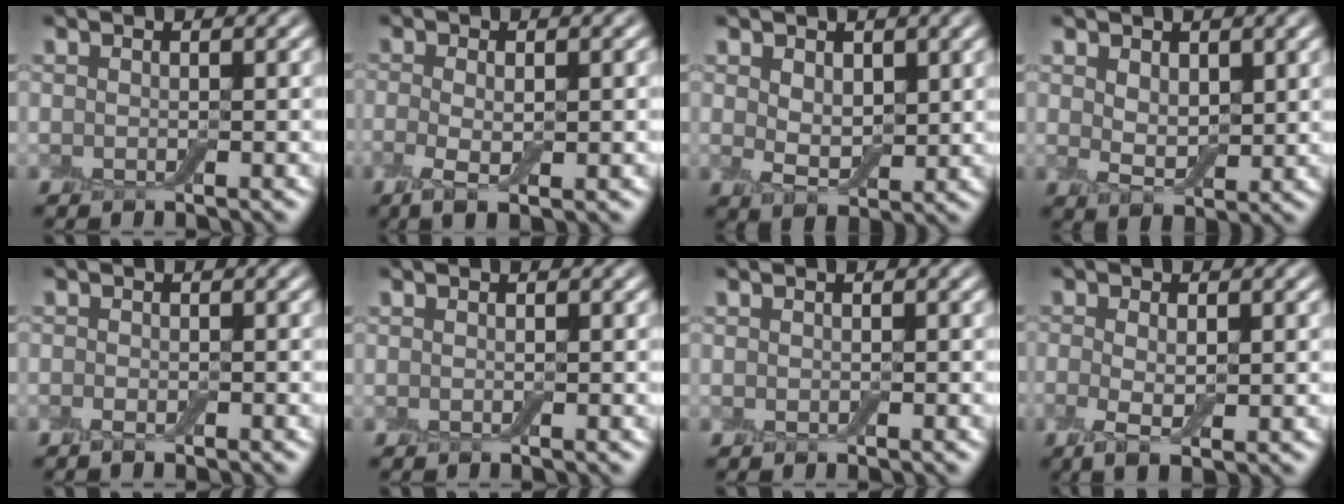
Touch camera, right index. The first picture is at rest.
{"total": 3.4, "force": [-0.7, 1.2, 3.1], "torque": [-0.065, -0.009, -0.014]}
{"total": 3.3, "force": [1.1, 2.1, 2.3], "torque": [-0.044, -0.007, 0.021]}
{"total": 3.0, "force": [1.2, 1.8, 2.1], "torque": [-0.040, -0.006, 0.024]}
{"total": 1.2, "force": [-0.7, 0.5, 0.7], "torque": [-0.013, -0.003, -0.014]}
{"total": 0.0}
{"total": 0.5, "force": [-0.1, 0.4, 0.3], "torque": [-0.002, -0.002, -0.002]}
{"total": 3.2, "force": [-0.4, 1.3, 2.9], "torque": [-0.062, -0.007, -0.007]}